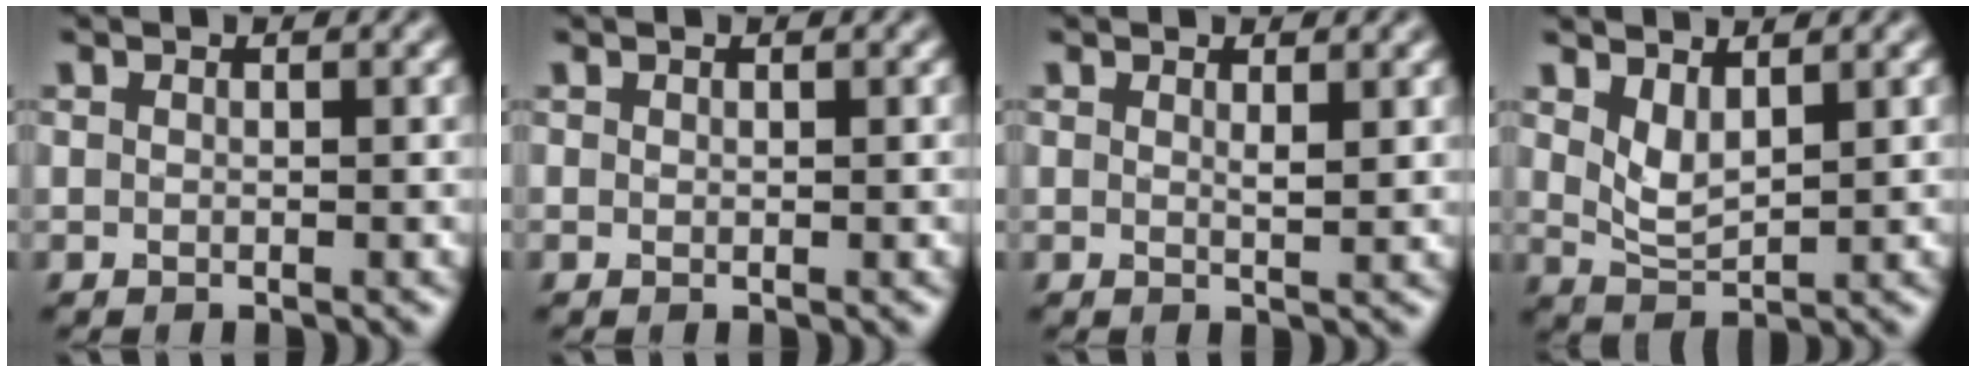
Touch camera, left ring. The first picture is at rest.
{"total": 0.0}
{"total": 1.0, "force": [0.6, 0.1, 0.7], "torque": [-0.011, -0.003, 0.010]}
{"total": 2.5, "force": [1.4, 1.0, 1.8], "torque": [-0.043, -0.009, 0.034]}